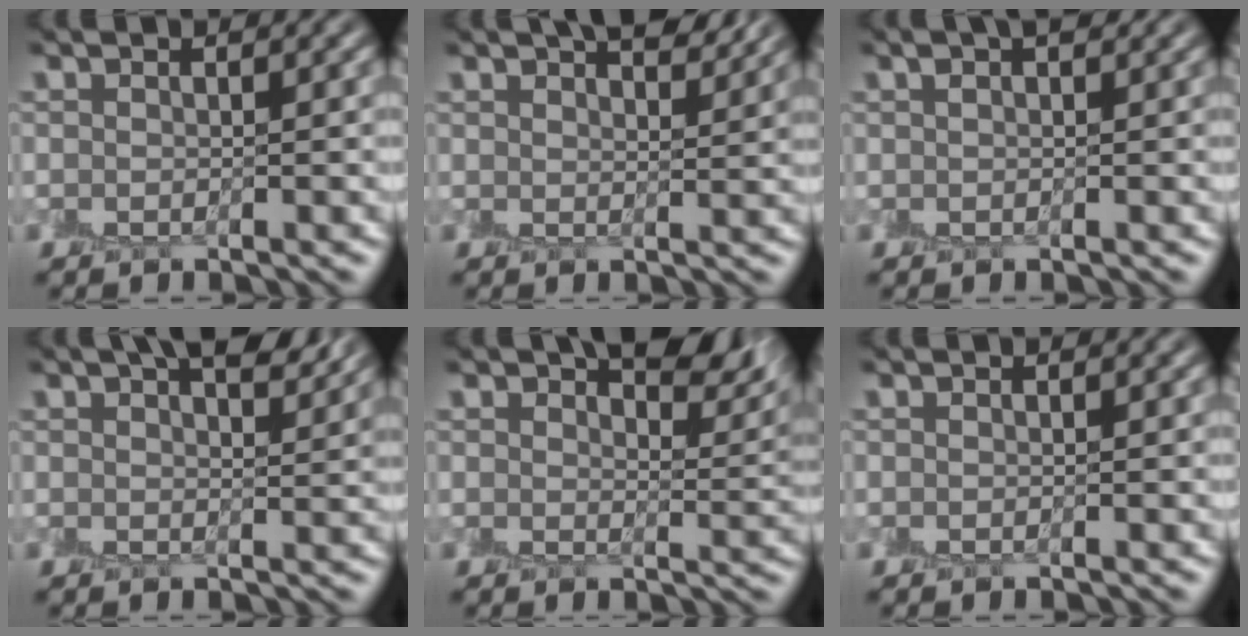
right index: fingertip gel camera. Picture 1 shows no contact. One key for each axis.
{"total": 5.9, "fx": 4.4, "fy": 1.9, "fz": 3.5, "tx": -0.020, "ty": 0.025, "tz": 0.039}
{"total": 1.9, "fx": 1.2, "fy": 0.4, "fz": 1.4, "tx": -0.014, "ty": 0.004, "tz": 0.017}
{"total": 5.6, "fx": 3.7, "fy": 1.7, "fz": 3.8, "tx": -0.026, "ty": 0.019, "tz": 0.036}
{"total": 9.5, "fx": 6.0, "fy": 4.1, "fz": 6.1, "tx": -0.061, "ty": 0.023, "tz": 0.076}
{"total": 0.0}